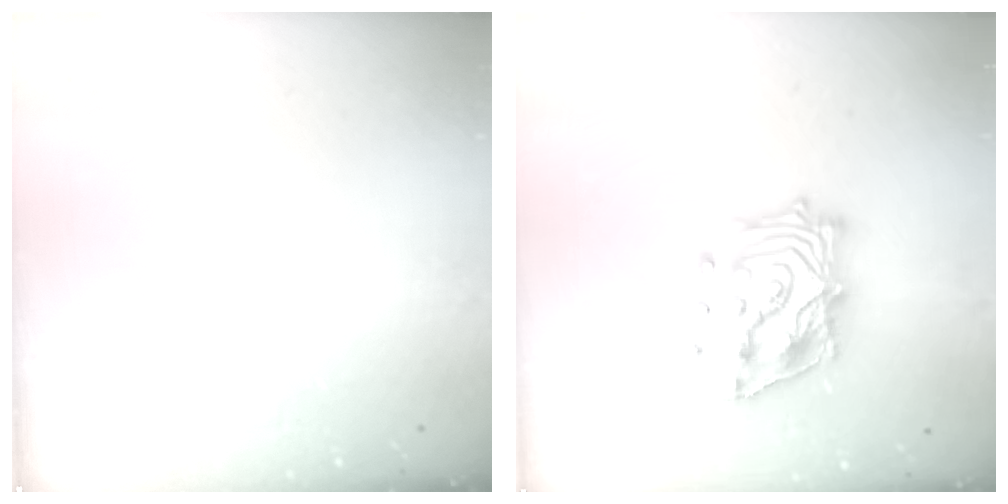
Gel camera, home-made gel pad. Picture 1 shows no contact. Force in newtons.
{"total": 16.3, "press": 16.1, "slide": 2.3}